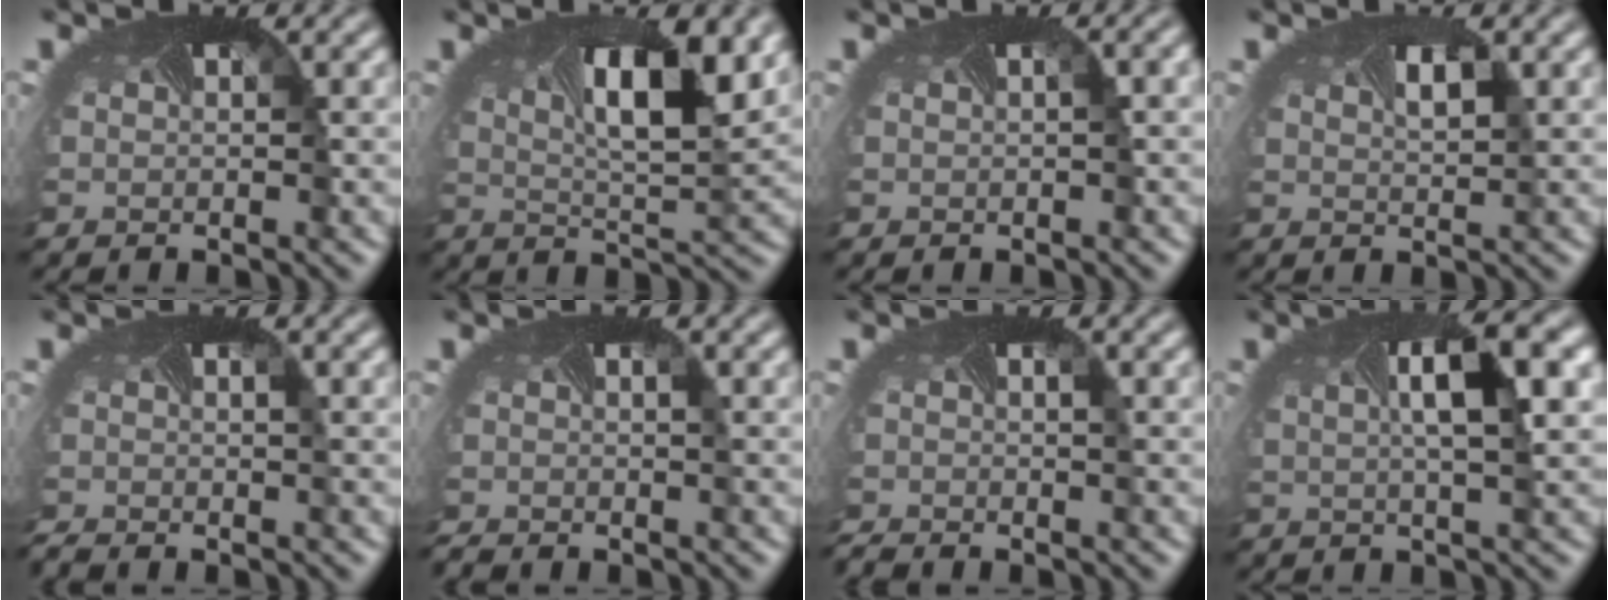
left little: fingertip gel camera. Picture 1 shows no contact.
{"total": 7.7, "force": [2.7, 2.6, 6.7], "torque": [-0.110, -0.005, 0.041]}
{"total": 2.7, "force": [0.7, 0.9, 2.4], "torque": [-0.017, 0.026, 0.000]}
{"total": 1.5, "force": [0.7, 0.3, 1.3], "torque": [-0.019, 0.002, 0.012]}
{"total": 1.8, "force": [-1.4, 0.2, 1.1], "torque": [-0.019, -0.014, -0.027]}
{"total": 1.5, "force": [-1.3, 0.0, 0.7], "torque": [-0.015, -0.011, -0.025]}
{"total": 1.9, "force": [-1.7, 0.1, 0.9], "torque": [-0.016, -0.014, -0.032]}
{"total": 6.1, "force": [1.6, 1.3, 5.8], "torque": [-0.089, 0.013, 0.022]}